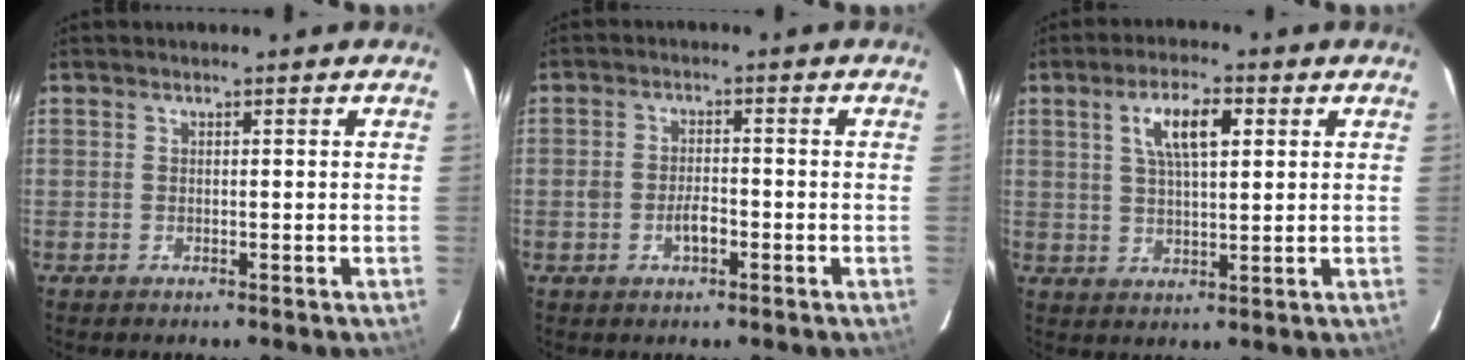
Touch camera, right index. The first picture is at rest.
{"total": 3.4, "force": [-1.5, 1.9, 2.4], "torque": [-0.046, 0.004, -0.025]}
{"total": 7.6, "force": [2.8, 2.5, 6.6], "torque": [-0.120, 0.010, 0.052]}